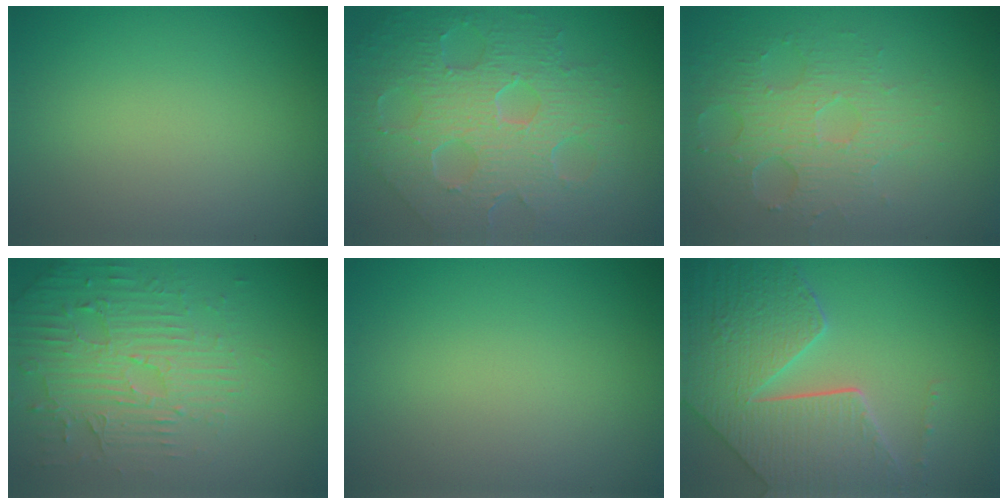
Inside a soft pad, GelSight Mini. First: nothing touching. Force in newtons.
{"total": 8.7, "press": 5.9, "slide": 6.4}
{"total": 3.6, "press": 3.3, "slide": 1.5}
{"total": 5.9, "press": 3.7, "slide": 4.6}
{"total": 0.0}
{"total": 8.3, "press": 6.1, "slide": 5.7}